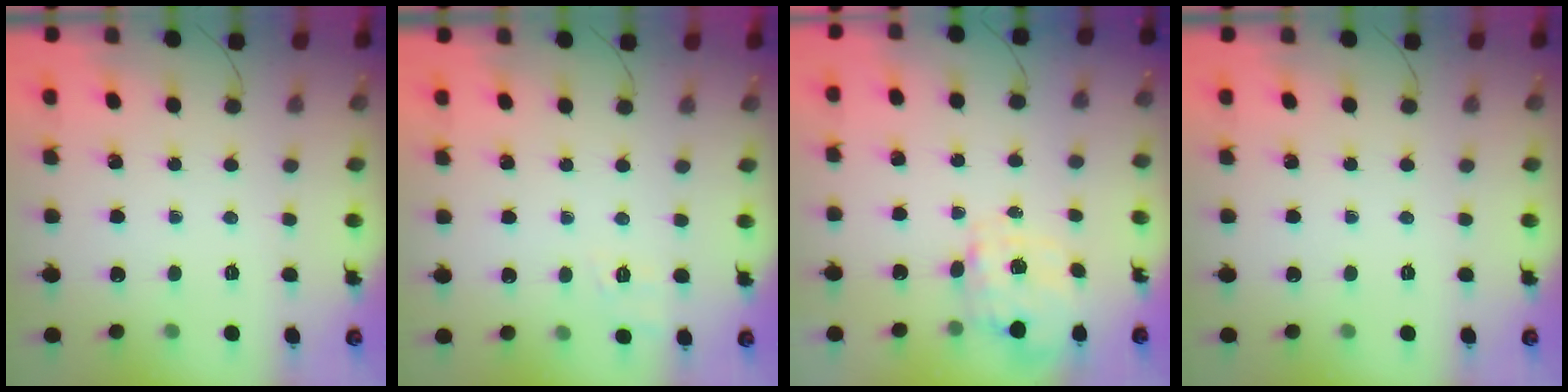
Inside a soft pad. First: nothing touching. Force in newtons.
{"total": 2.0, "press": 1.1, "slide": 1.7}
{"total": 3.6, "press": 3.5, "slide": 0.7}
{"total": 0.0}